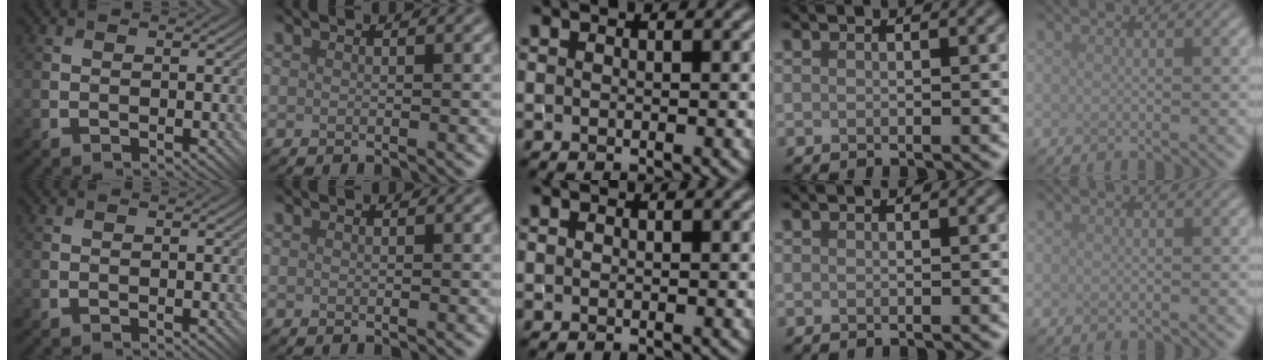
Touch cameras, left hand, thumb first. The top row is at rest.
{}